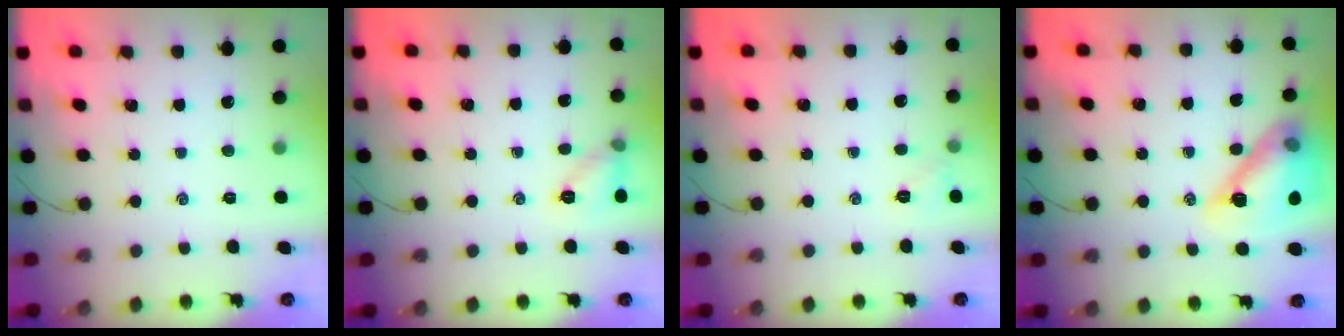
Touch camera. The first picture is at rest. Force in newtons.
{"total": 7.2, "press": 7.1, "slide": 1.6}
{"total": 3.6, "press": 3.5, "slide": 1.1}
{"total": 17.1, "press": 17.0, "slide": 2.0}